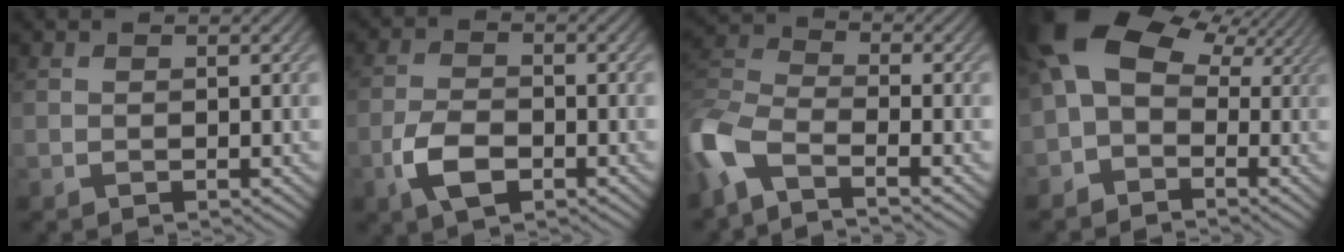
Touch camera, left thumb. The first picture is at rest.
{"total": 5.1, "force": [-2.6, 2.6, 3.6], "torque": [-0.081, -0.004, -0.060]}
{"total": 8.9, "force": [-5.3, 3.3, 6.3], "torque": [-0.150, -0.009, -0.125]}
{"total": 10.5, "force": [1.7, 6.8, 7.7], "torque": [-0.169, 0.011, 0.024]}